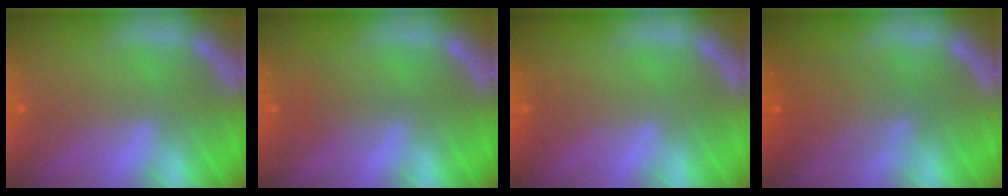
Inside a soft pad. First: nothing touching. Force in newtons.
{"total": 1.5}
{"total": 0.0}
{"total": 5.1}